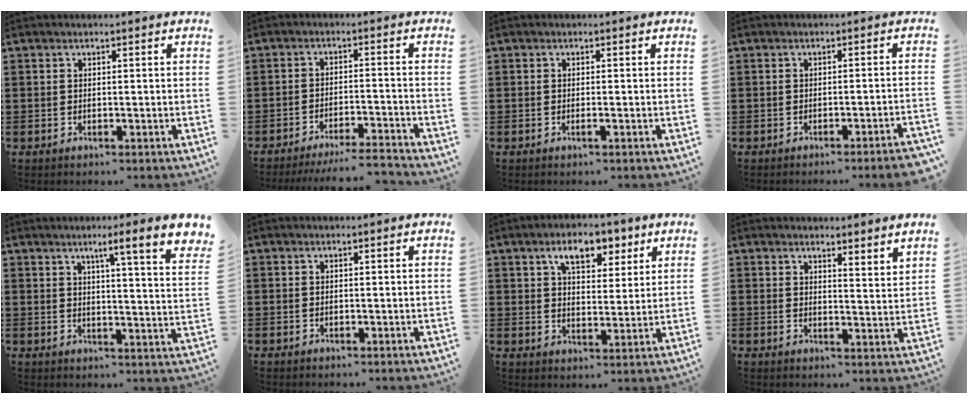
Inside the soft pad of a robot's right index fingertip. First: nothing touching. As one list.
[{"total": 4.5, "force": [-4.2, -0.4, 1.5], "torque": [-0.025, -0.010, -0.084]}, {"total": 0.7, "force": [-0.3, 0.0, 0.6], "torque": [-0.010, -0.004, -0.006]}, {"total": 2.2, "force": [-1.7, -0.4, 1.3], "torque": [-0.022, -0.004, -0.032]}, {"total": 5.6, "force": [3.3, -0.6, 4.6], "torque": [-0.077, -0.033, 0.039]}, {"total": 0.0}, {"total": 6.8, "force": [4.5, 3.3, 3.9], "torque": [-0.063, -0.003, 0.072]}, {"total": 2.6, "force": [2.6, 0.0, 0.2], "torque": [-0.013, -0.004, 0.051]}]